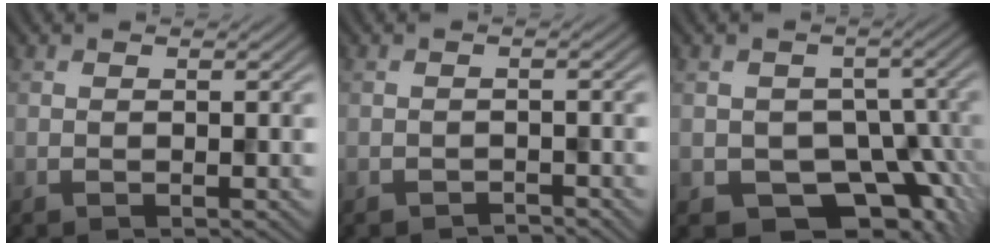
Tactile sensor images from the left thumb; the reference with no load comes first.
{"total": 1.5, "force": [-1.3, -0.2, -0.7], "torque": [0.021, 0.003, -0.023]}
{"total": 9.5, "force": [-4.0, 7.5, 4.1], "torque": [-0.036, -0.020, -0.039]}